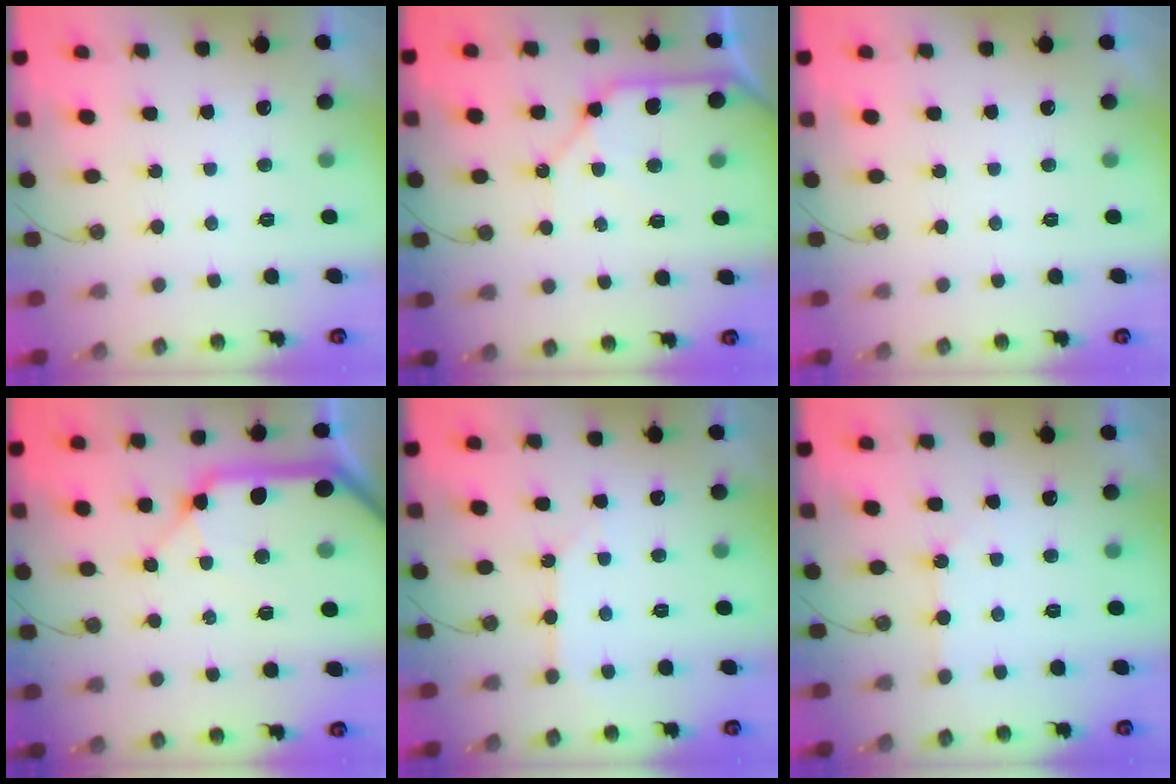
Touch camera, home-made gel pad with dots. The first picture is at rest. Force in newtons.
{"total": 10.3, "press": 10.2, "slide": 1.2}
{"total": 0.0}
{"total": 20.2, "press": 20.0, "slide": 3.0}
{"total": 2.5, "press": 2.5, "slide": 0.2}
{"total": 2.3, "press": 2.3, "slide": 0.3}